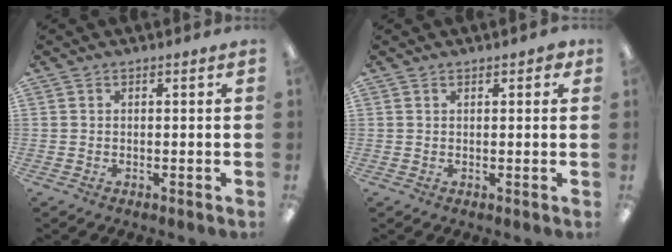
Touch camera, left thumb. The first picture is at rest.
{"total": 1.9, "force": [1.2, 0.9, 1.3], "torque": [-0.018, 0.000, 0.018]}